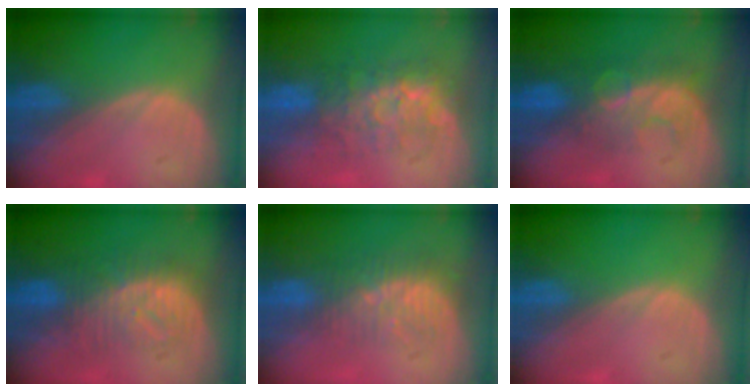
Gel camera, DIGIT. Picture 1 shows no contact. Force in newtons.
{"total": 7.8, "press": 7.6, "slide": 1.5}
{"total": 8.1, "press": 7.4, "slide": 3.2}
{"total": 8.3, "press": 8.2, "slide": 1.5}
{"total": 7.5, "press": 6.9, "slide": 3.0}
{"total": 0.0}